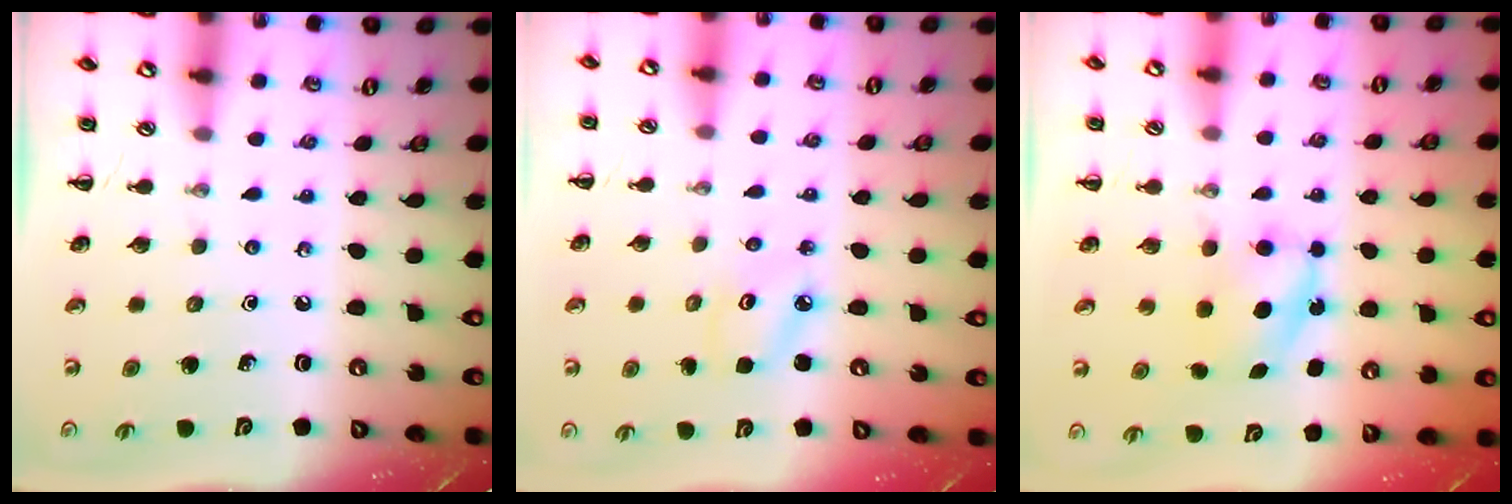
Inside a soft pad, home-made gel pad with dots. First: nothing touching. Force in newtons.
{"total": 3.2, "press": 3.2, "slide": 0.5}
{"total": 5.8, "press": 5.6, "slide": 1.6}